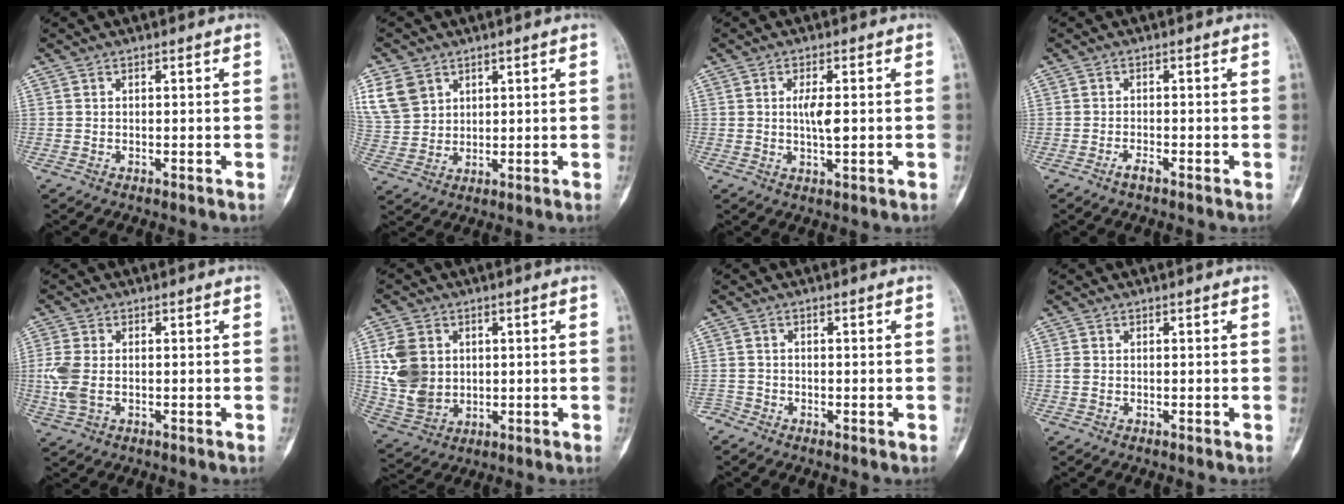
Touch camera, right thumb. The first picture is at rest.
{"total": 8.5, "force": [4.3, 6.4, 3.6], "torque": [-0.062, -0.007, 0.098]}
{"total": 4.1, "force": [0.2, 1.5, 3.8], "torque": [-0.069, -0.005, 0.005]}
{"total": 1.5, "force": [-1.1, 0.3, 1.0], "torque": [-0.023, 0.003, -0.022]}
{"total": 5.3, "force": [-0.8, 2.9, 4.4], "torque": [-0.125, 0.002, -0.015]}
{"total": 10.3, "force": [1.5, 8.0, 6.2], "torque": [-0.110, -0.007, 0.040]}
{"total": 1.8, "force": [-1.4, 1.1, -0.1], "torque": [0.003, 0.001, -0.031]}
{"total": 1.0, "force": [-0.3, 0.3, 0.8], "torque": [-0.024, 0.000, -0.009]}